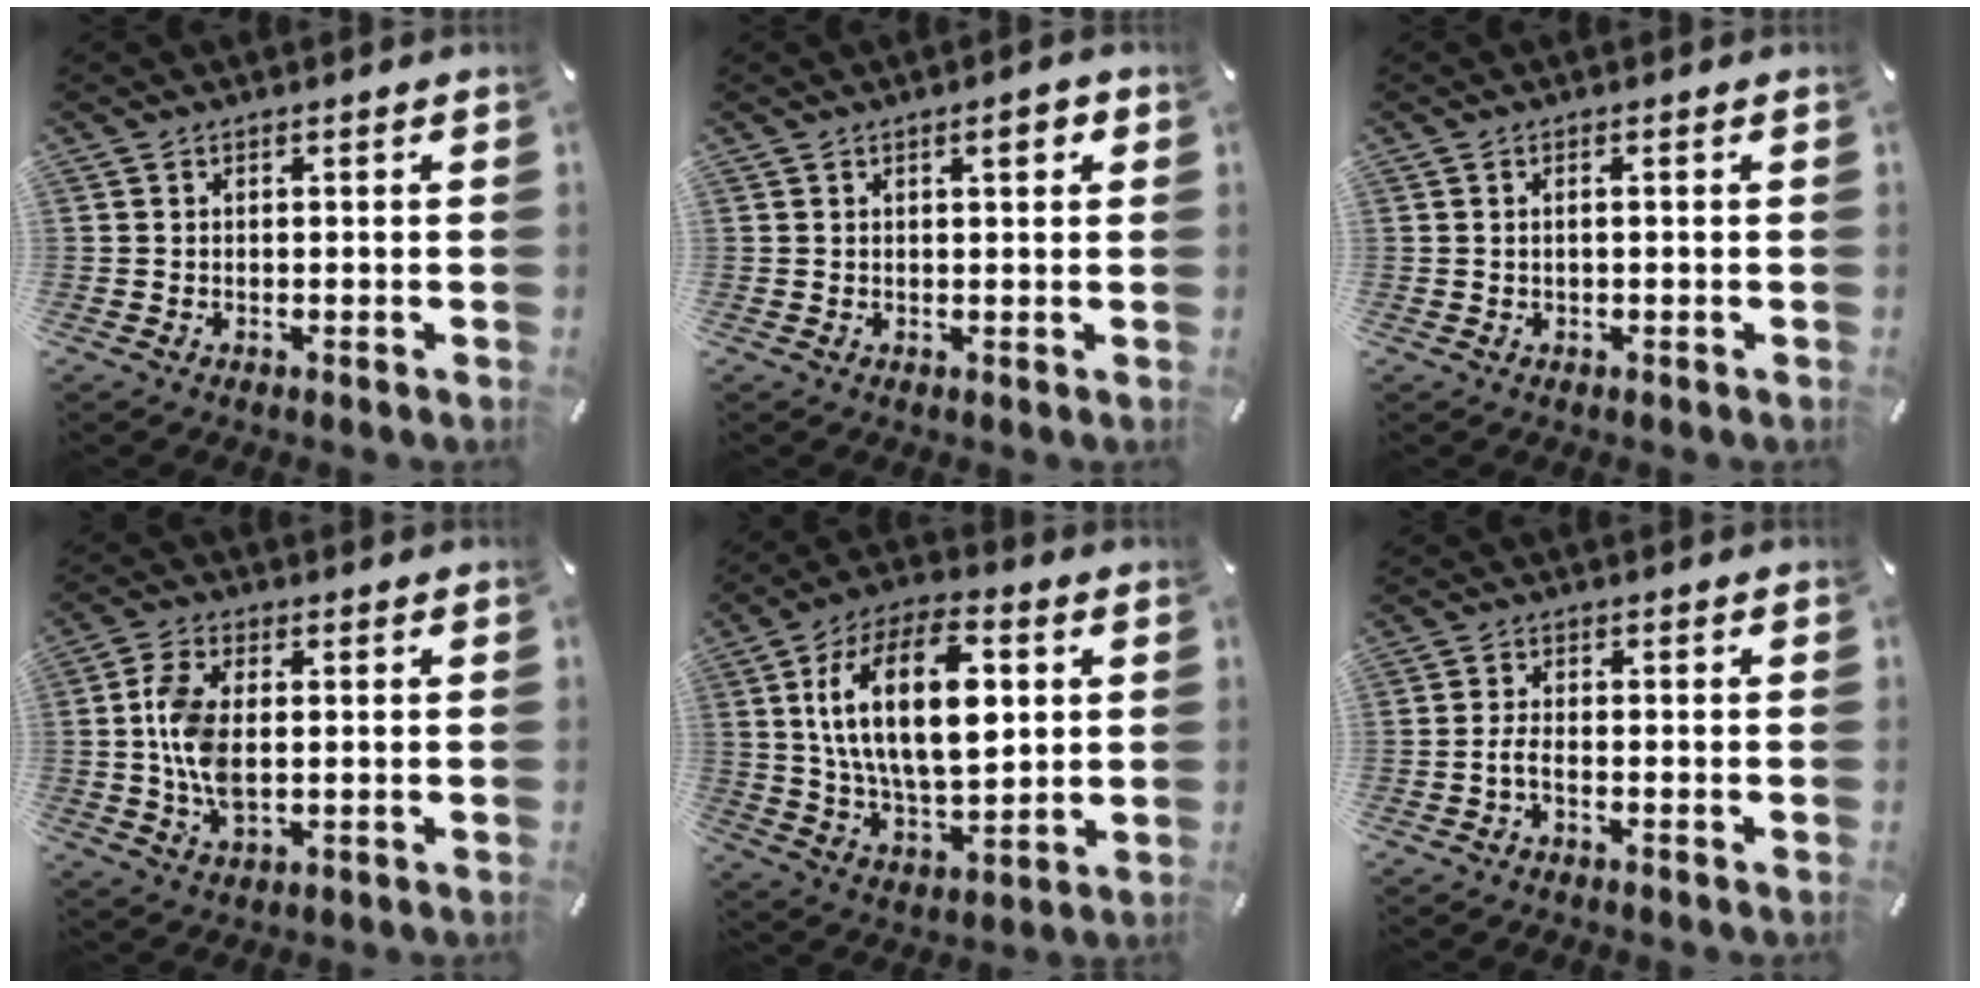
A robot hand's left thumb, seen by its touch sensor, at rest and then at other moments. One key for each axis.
{"total": 3.0, "fx": 1.4, "fy": 0.8, "fz": 2.6, "tx": -0.038, "ty": -0.001, "tz": 0.019}
{"total": 1.2, "fx": -0.1, "fy": 0.2, "fz": 1.2, "tx": -0.022, "ty": -0.002, "tz": -0.001}
{"total": 9.2, "fx": 0.3, "fy": 5.0, "fz": 7.7, "tx": -0.180, "ty": 0.001, "tz": -0.001}
{"total": 20.5, "fx": 4.9, "fy": 11.0, "fz": 16.6, "tx": -0.315, "ty": 0.002, "tz": 0.078}
{"total": 2.7, "fx": -1.3, "fy": 0.7, "fz": 2.2, "tx": -0.045, "ty": 0.004, "tz": -0.026}